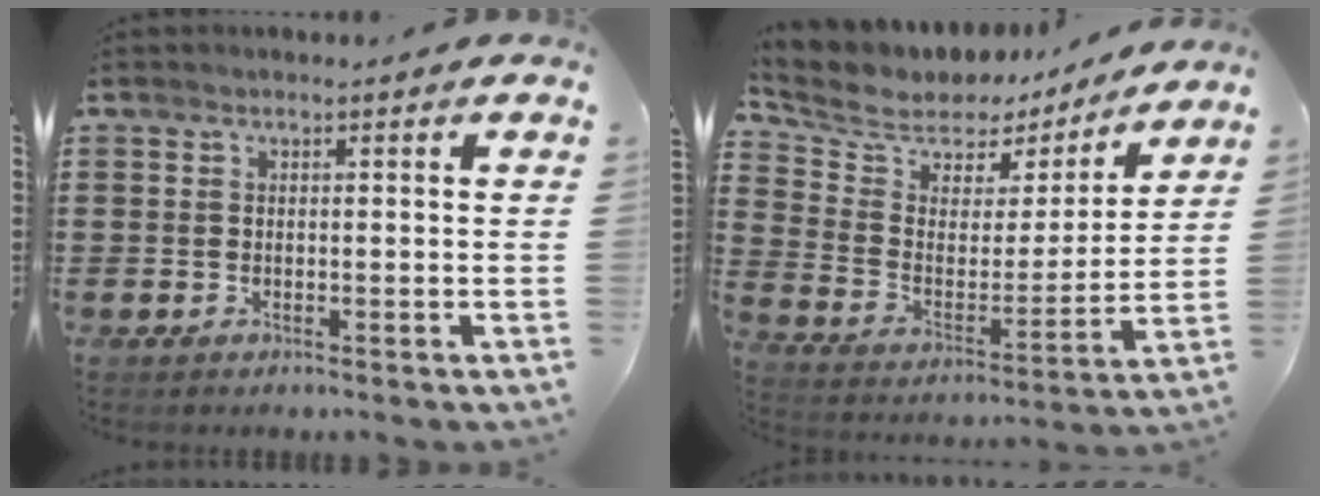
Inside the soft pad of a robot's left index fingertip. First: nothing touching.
{"total": 6.4, "force": [5.5, 3.3, 0.3], "torque": [-0.053, -0.045, 0.094]}